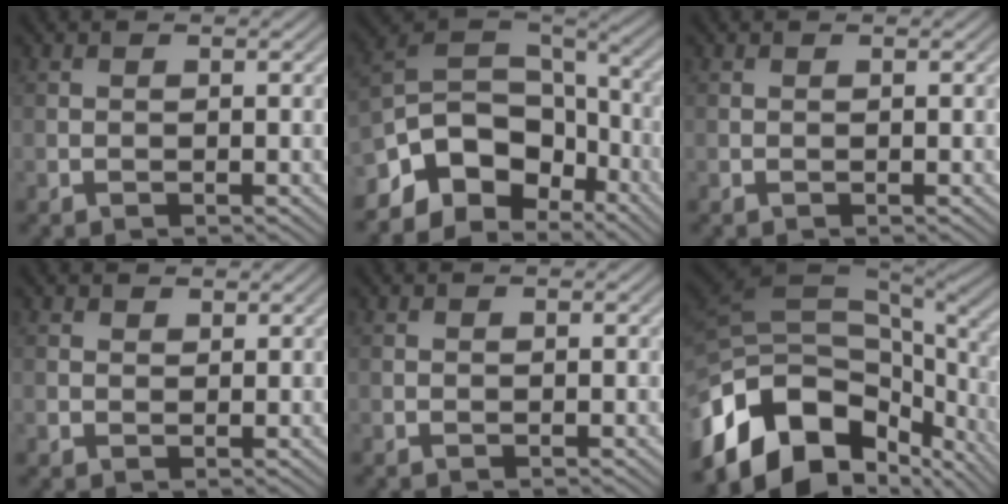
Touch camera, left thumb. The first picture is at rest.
{"total": 12.0, "force": [-6.3, 7.3, 7.1], "torque": [-0.145, -0.002, -0.124]}
{"total": 0.0}
{"total": 1.5, "force": [1.0, 1.0, 0.3], "torque": [-0.007, -0.001, 0.022]}
{"total": 0.0}
{"total": 16.9, "force": [-6.9, 9.9, 11.8], "torque": [-0.261, -0.026, -0.109]}